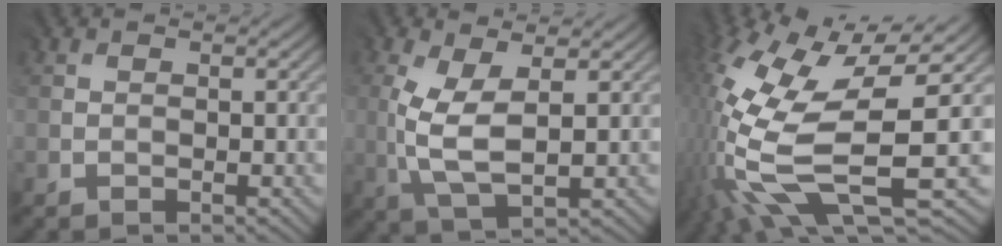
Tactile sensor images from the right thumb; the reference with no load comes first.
{"total": 5.9, "force": [0.5, 2.3, 5.4], "torque": [-0.137, 0.000, 0.013]}
{"total": 14.6, "force": [-2.0, 6.6, 12.9], "torque": [-0.317, -0.033, -0.012]}